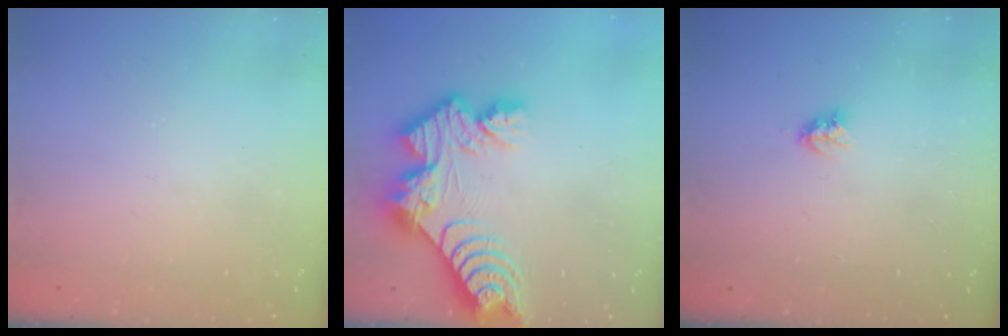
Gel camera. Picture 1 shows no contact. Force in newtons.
{"total": 14.5, "press": 14.4, "slide": 1.2}
{"total": 3.5, "press": 3.5, "slide": 0.4}